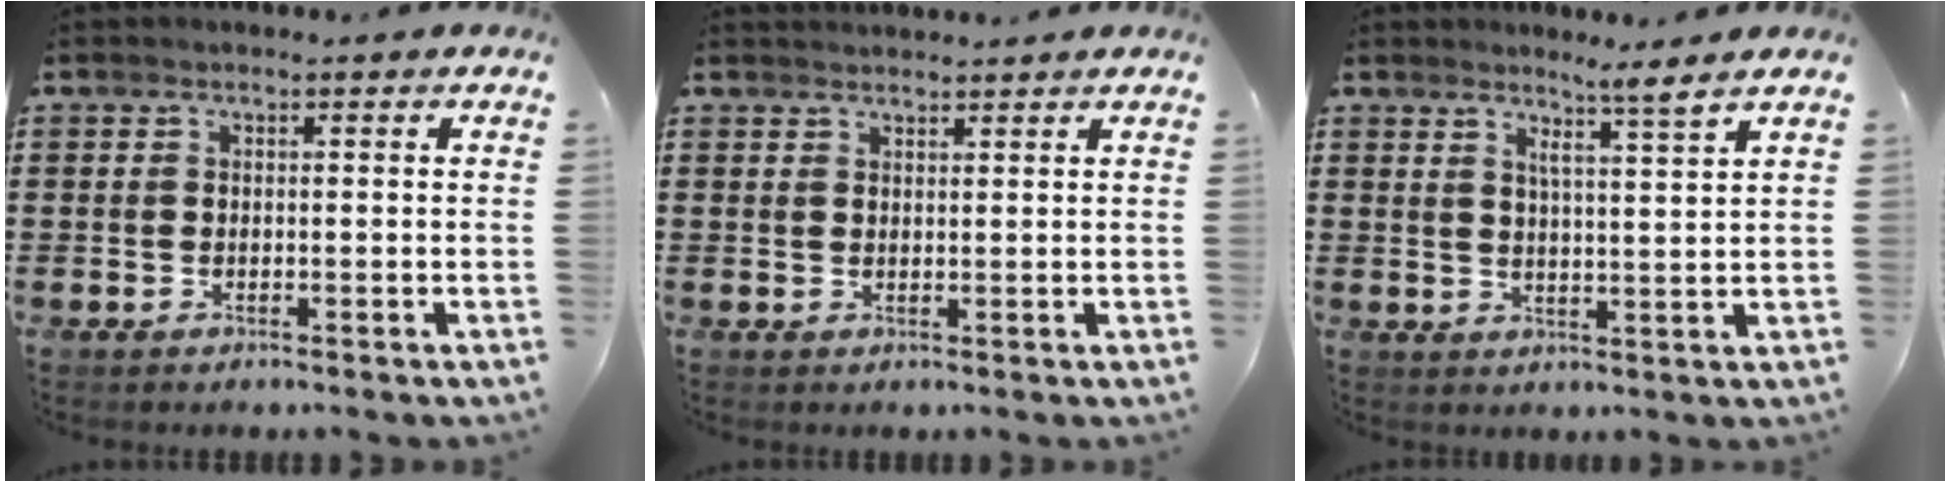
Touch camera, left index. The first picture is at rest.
{"total": 1.4, "force": [1.4, 0.1, 0.0], "torque": [-0.002, 0.000, 0.028]}
{"total": 3.8, "force": [3.0, -1.1, 2.1], "torque": [-0.049, -0.018, 0.048]}